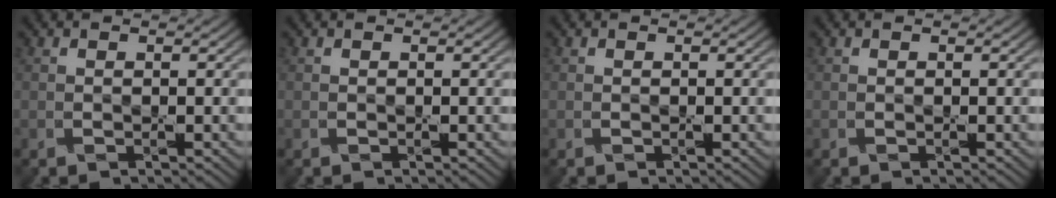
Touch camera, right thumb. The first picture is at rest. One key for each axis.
{"total": 0.0}
{"total": 0.0}
{"total": 0.0}